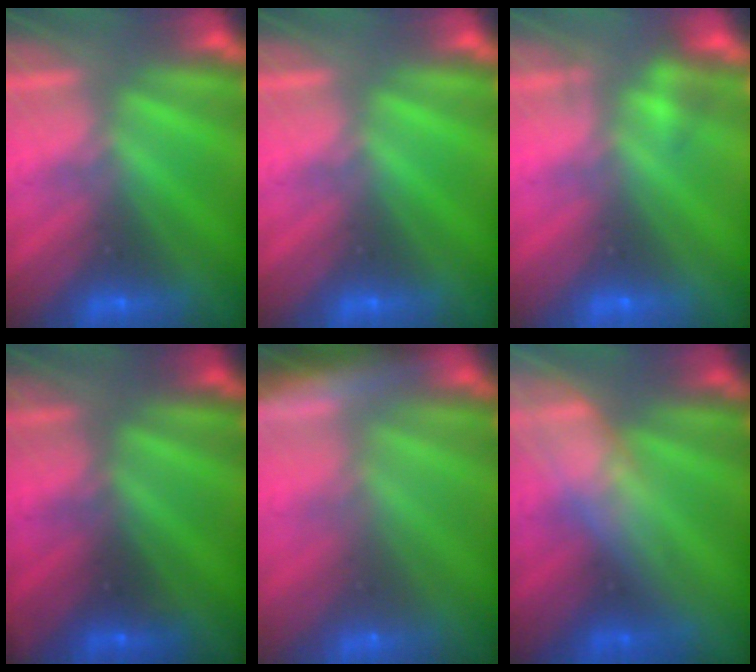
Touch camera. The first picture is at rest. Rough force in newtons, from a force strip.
{"total": 0.0}
{"total": 2.1}
{"total": 2.7}
{"total": 8.5}
{"total": 2.9}